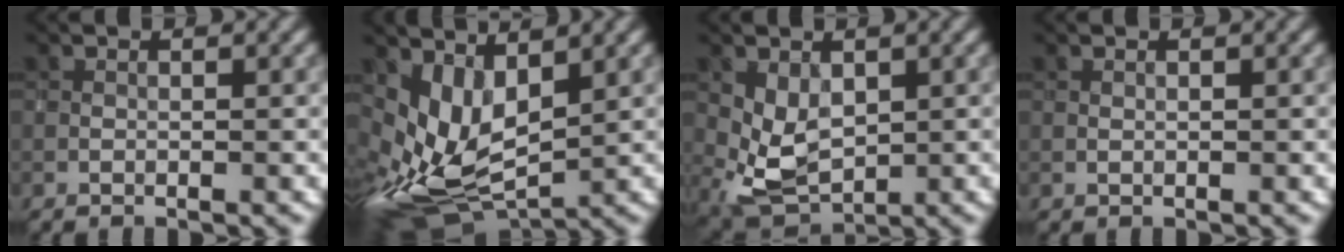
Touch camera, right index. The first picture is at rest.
{"total": 7.3, "force": [1.6, 4.4, 5.6], "torque": [-0.130, -0.017, 0.036]}
{"total": 3.7, "force": [0.8, 2.6, 2.6], "torque": [-0.055, -0.008, 0.024]}
{"total": 0.0}